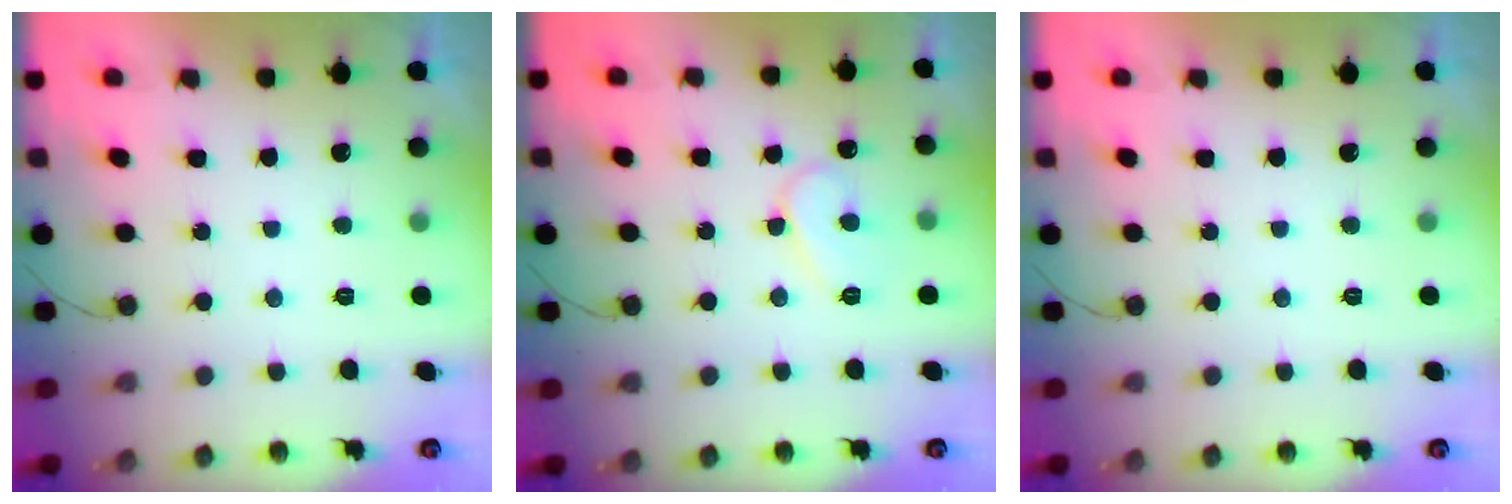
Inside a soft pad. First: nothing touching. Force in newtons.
{"total": 8.6, "press": 8.5, "slide": 0.8}
{"total": 0.0}